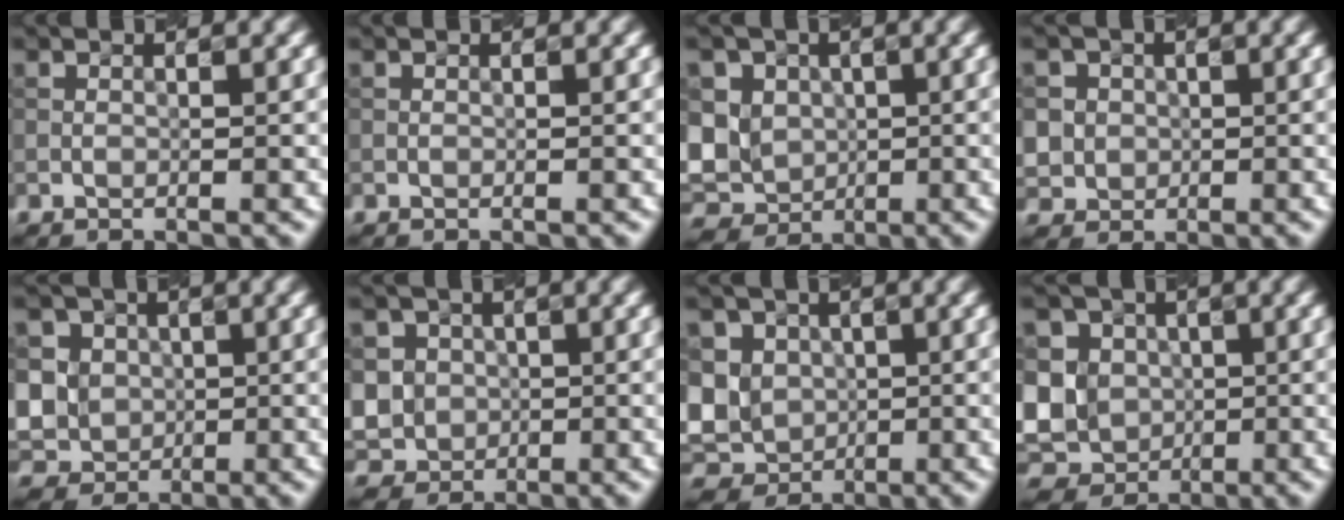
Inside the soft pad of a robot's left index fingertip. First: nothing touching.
{"total": 0.0}
{"total": 8.8, "force": [0.4, 7.4, 4.7], "torque": [-0.092, 0.005, -0.013]}
{"total": 4.4, "force": [0.7, 4.2, 1.1], "torque": [-0.028, 0.016, 0.011]}
{"total": 9.6, "force": [1.0, 8.5, 4.3], "torque": [-0.103, 0.018, -0.009]}
{"total": 7.0, "force": [0.0, 6.4, 2.9], "torque": [-0.072, 0.022, -0.019]}
{"total": 8.9, "force": [0.3, 7.5, 4.7], "torque": [-0.093, 0.001, -0.015]}
{"total": 11.1, "force": [0.2, 9.6, 5.5], "torque": [-0.112, 0.016, -0.030]}